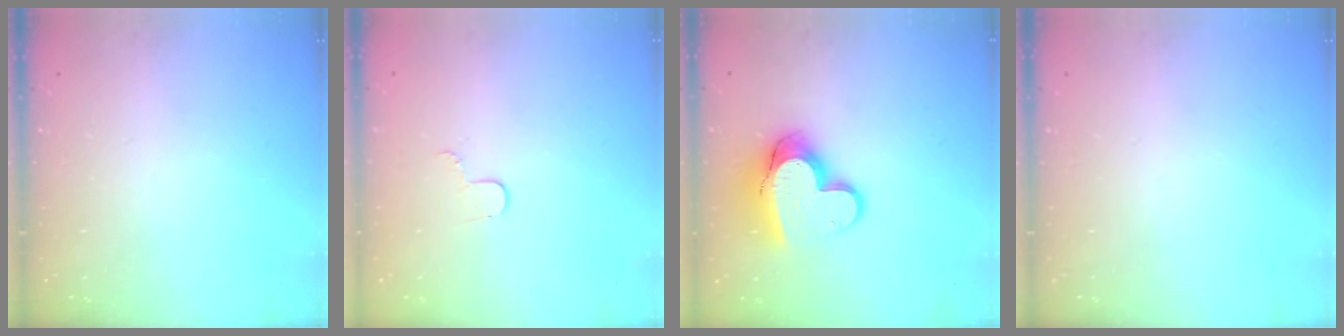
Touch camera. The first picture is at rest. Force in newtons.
{"total": 4.0, "press": 3.9, "slide": 0.3}
{"total": 13.7, "press": 13.7, "slide": 1.3}
{"total": 0.0}